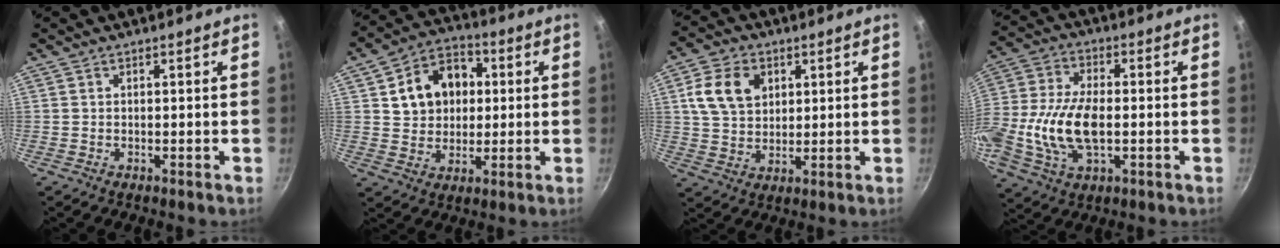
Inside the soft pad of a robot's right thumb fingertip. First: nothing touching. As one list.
[{"total": 12.9, "force": [2.6, 10.2, 7.4], "torque": [-0.090, 0.014, 0.039]}, {"total": 10.4, "force": [3.3, 7.6, 6.2], "torque": [-0.094, -0.001, 0.060]}, {"total": 15.4, "force": [-2.0, 8.4, 12.8], "torque": [-0.256, 0.018, -0.047]}]